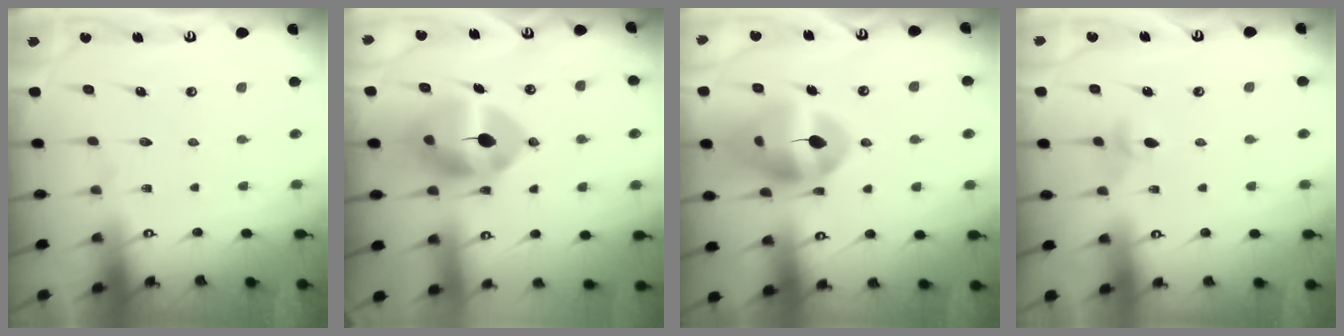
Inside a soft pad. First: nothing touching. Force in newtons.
{"total": 12.0, "press": 11.8, "slide": 1.9}
{"total": 14.3, "press": 14.2, "slide": 1.4}
{"total": 3.9, "press": 3.8, "slide": 0.9}